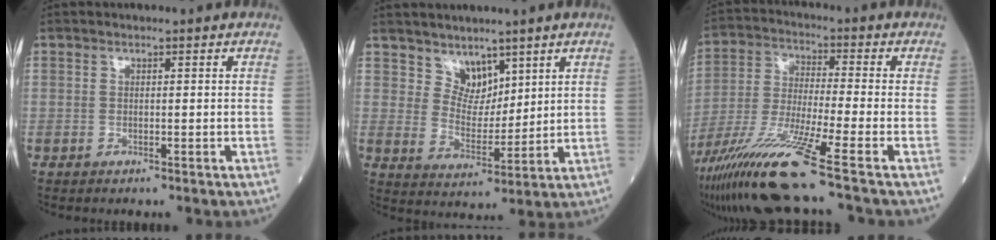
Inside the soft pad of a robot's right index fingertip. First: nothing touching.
{"total": 5.4, "force": [4.1, 3.2, 1.4], "torque": [-0.023, -0.001, 0.083]}
{"total": 13.7, "force": [-9.2, -1.6, 10.0], "torque": [-0.203, -0.036, -0.171]}